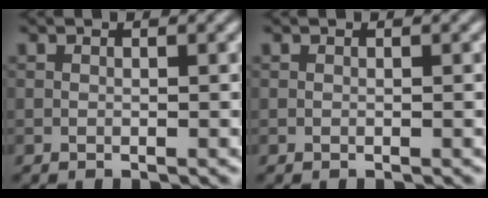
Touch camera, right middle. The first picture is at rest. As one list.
[{"total": 0.0}]